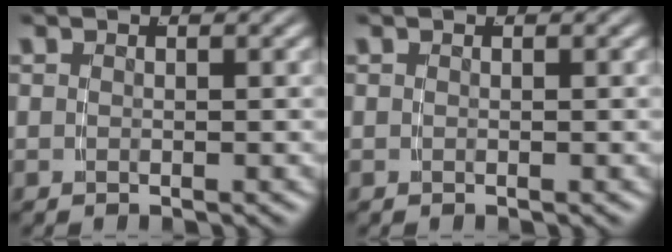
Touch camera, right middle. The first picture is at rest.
{"total": 0.0}